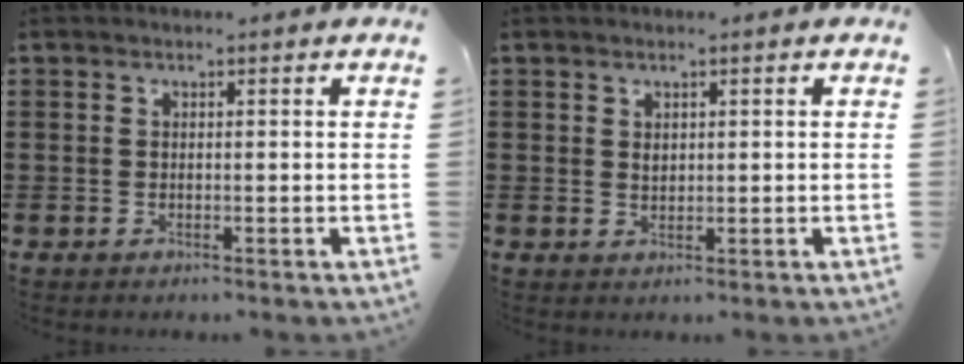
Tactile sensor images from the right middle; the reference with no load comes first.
{"total": 1.3, "force": [0.7, 0.9, 0.6], "torque": [-0.006, 0.000, 0.010]}